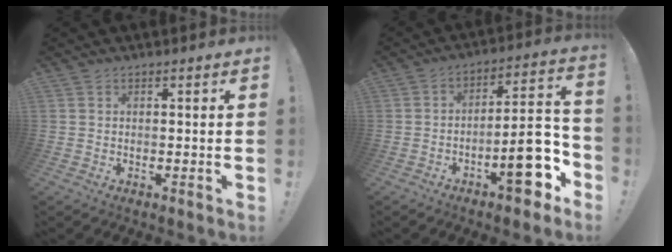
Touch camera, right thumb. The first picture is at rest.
{"total": 15.3, "force": [-7.2, 5.5, 12.3], "torque": [-0.141, 0.048, -0.111]}